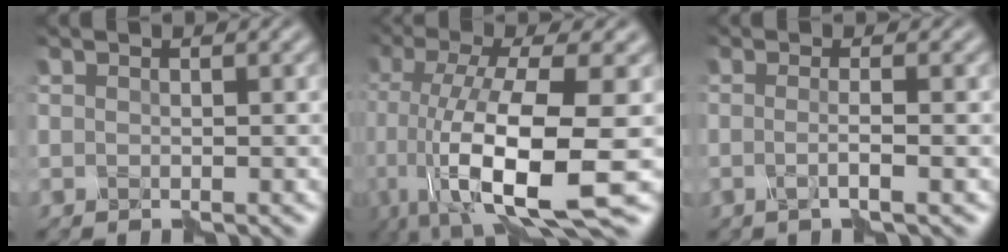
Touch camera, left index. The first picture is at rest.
{"total": 12.4, "force": [-2.9, 3.4, 11.6], "torque": [-0.207, -0.010, -0.047]}
{"total": 2.2, "force": [-0.3, 0.5, 2.1], "torque": [-0.034, -0.003, -0.013]}